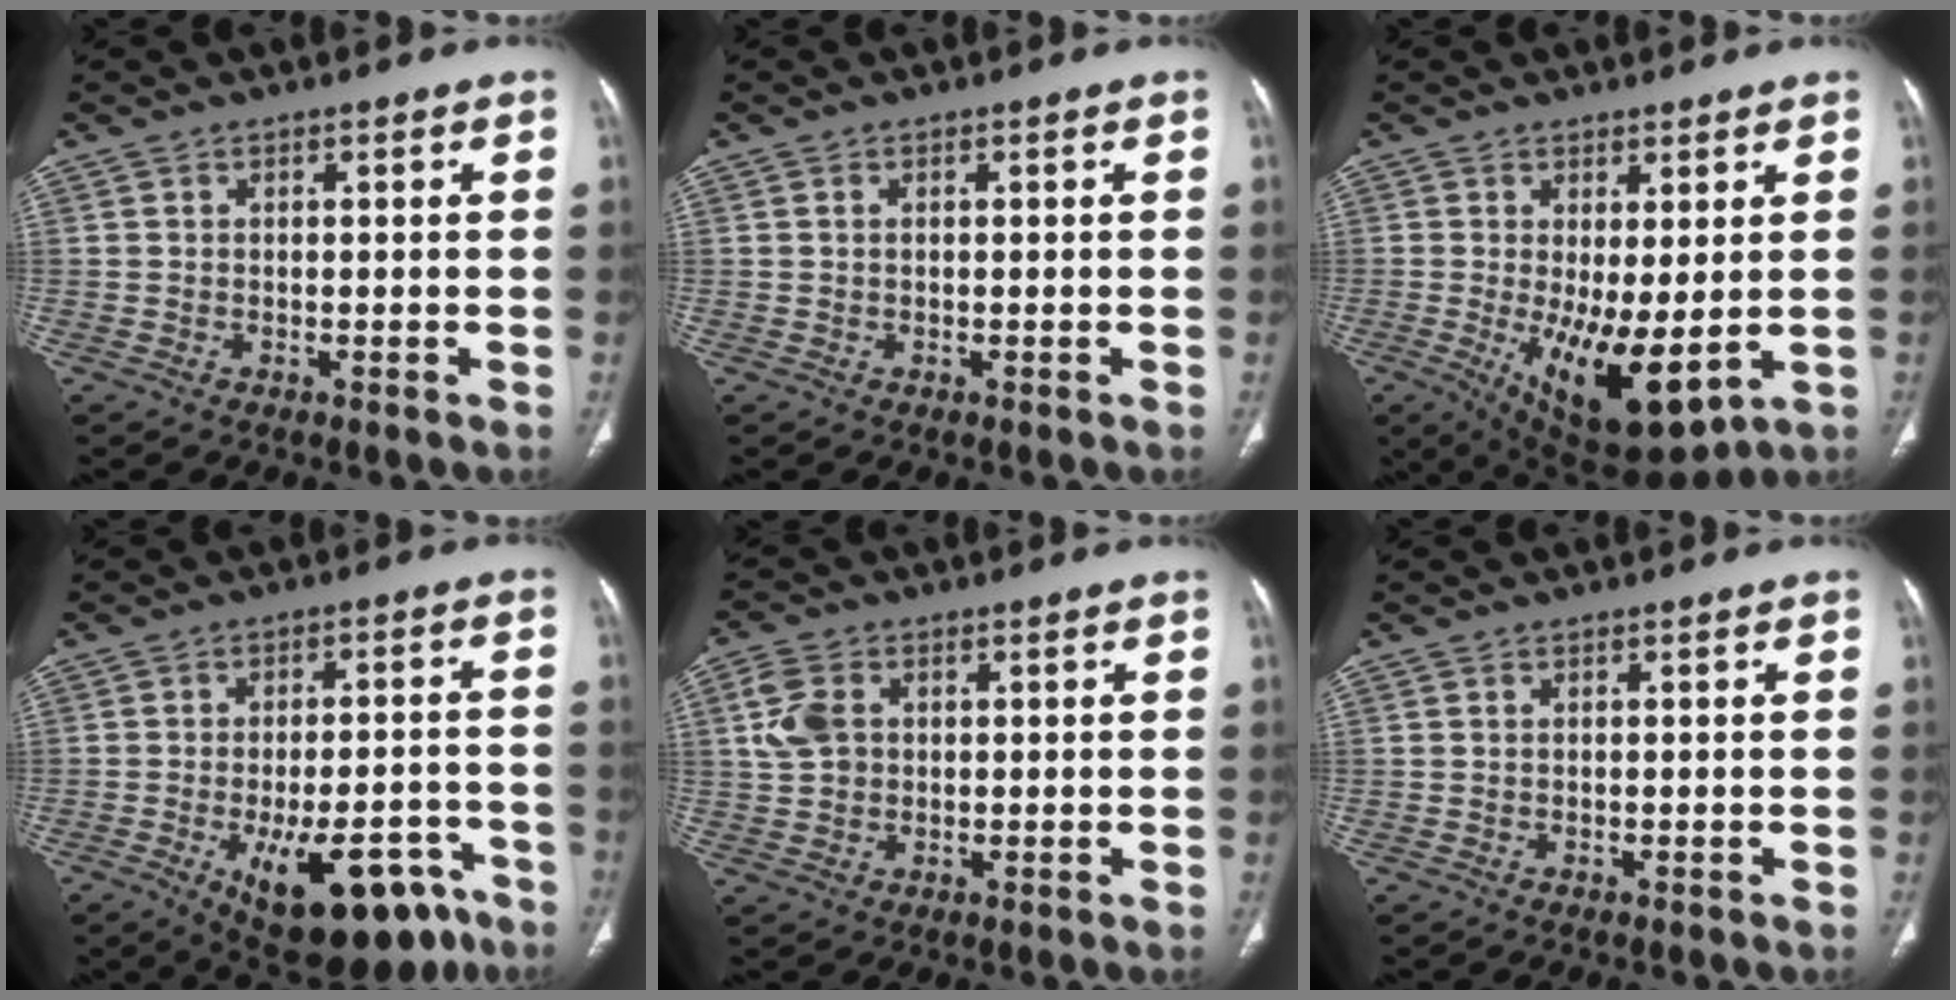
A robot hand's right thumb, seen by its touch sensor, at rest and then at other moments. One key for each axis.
{"total": 0.5, "fx": 0.2, "fy": 0.3, "fz": 0.4, "tx": -0.011, "ty": 0.005, "tz": 0.004}
{"total": 12.6, "fx": -1.7, "fy": 5.0, "fz": 11.5, "tx": -0.182, "ty": -0.028, "tz": -0.005}
{"total": 18.3, "fx": -9.3, "fy": 8.1, "fz": 13.5, "tx": -0.144, "ty": 0.037, "tz": -0.118}
{"total": 6.2, "fx": 1.3, "fy": 4.6, "fz": 3.9, "tx": -0.079, "ty": 0.006, "tz": 0.025}
{"total": 0.0}